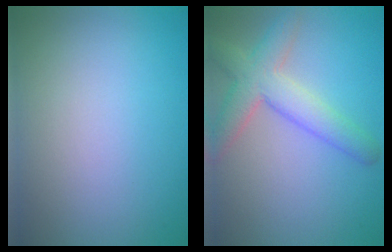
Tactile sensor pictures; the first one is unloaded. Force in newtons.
{"total": 5.1, "press": 5.1, "slide": 0.2}